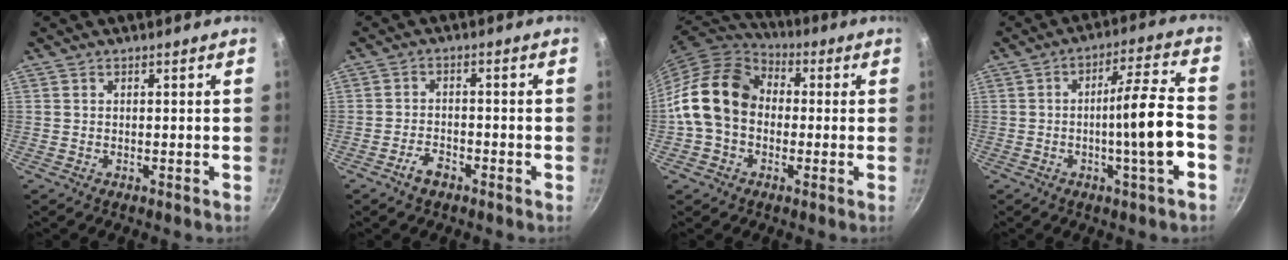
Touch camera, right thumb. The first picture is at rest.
{"total": 3.5, "force": [-2.4, 1.6, 2.0], "torque": [-0.034, 0.020, -0.043]}
{"total": 15.4, "force": [-0.3, 11.9, 9.7], "torque": [-0.150, 0.036, -0.021]}
{"total": 11.7, "force": [-3.2, 0.8, 11.3], "torque": [-0.167, 0.031, -0.048]}